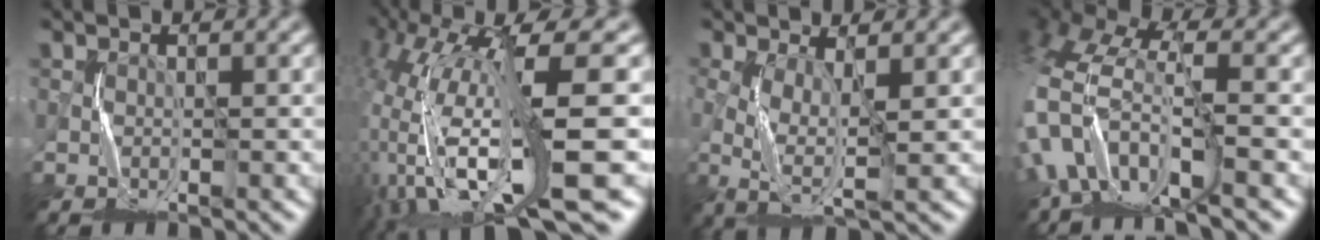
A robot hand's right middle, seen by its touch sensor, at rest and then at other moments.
{"total": 14.7, "force": [-3.2, 2.5, 14.2], "torque": [-0.256, 0.007, -0.038]}
{"total": 3.3, "force": [-0.2, 0.9, 3.1], "torque": [-0.073, -0.006, -0.004]}
{"total": 9.9, "force": [-3.5, 5.0, 7.8], "torque": [-0.172, 0.006, -0.076]}